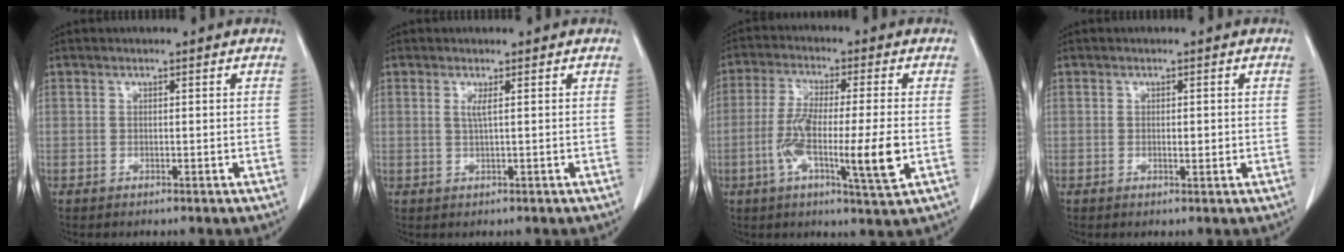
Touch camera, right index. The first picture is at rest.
{"total": 1.3, "force": [0.4, -0.2, 1.2], "torque": [-0.031, -0.001, 0.009]}
{"total": 12.1, "force": [-2.7, 0.8, 11.8], "torque": [-0.211, -0.012, -0.051]}
{"total": 1.3, "force": [0.0, 0.4, 1.2], "torque": [-0.020, -0.002, 0.002]}